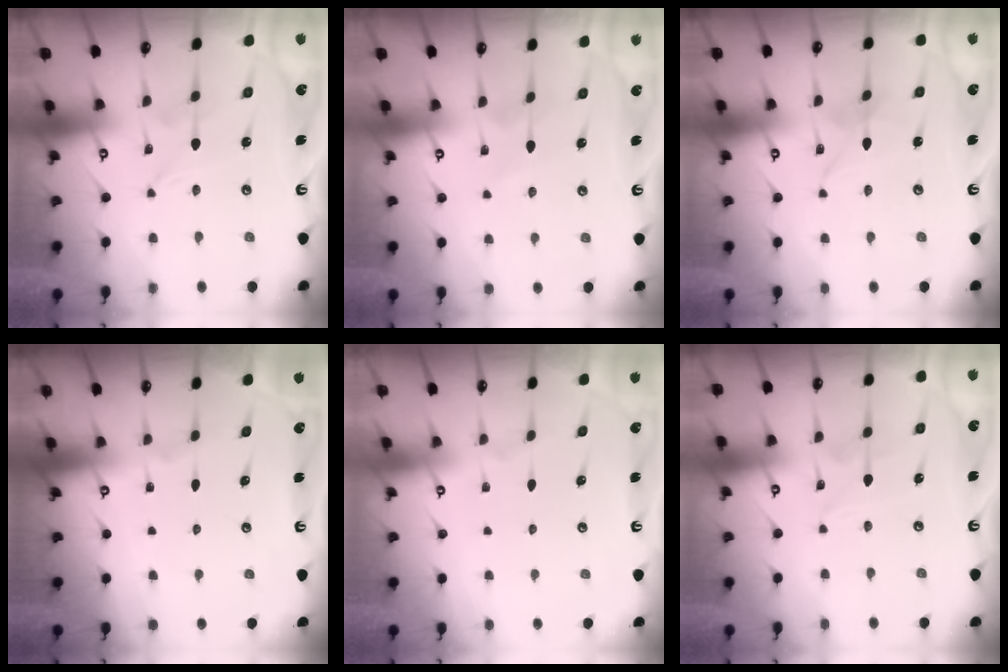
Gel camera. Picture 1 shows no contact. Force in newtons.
{"total": 3.9, "press": 3.8, "slide": 0.5}
{"total": 1.3, "press": 1.3, "slide": 0.1}
{"total": 0.0}
{"total": 0.0}
{"total": 1.5, "press": 1.4, "slide": 0.2}